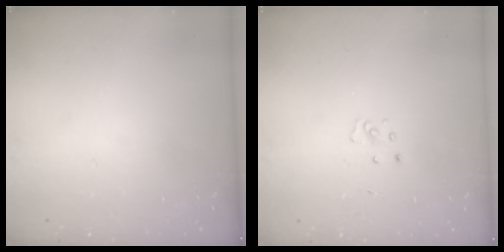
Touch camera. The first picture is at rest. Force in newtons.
{"total": 2.7, "press": 2.7, "slide": 0.3}